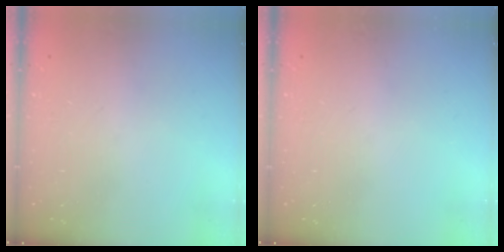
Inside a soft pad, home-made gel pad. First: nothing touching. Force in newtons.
{"total": 0.0}